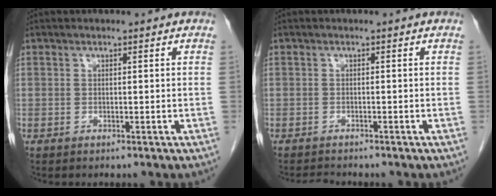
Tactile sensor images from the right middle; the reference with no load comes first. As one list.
[{"total": 1.9, "force": [-1.8, 0.2, 0.3], "torque": [-0.008, -0.007, -0.028]}]